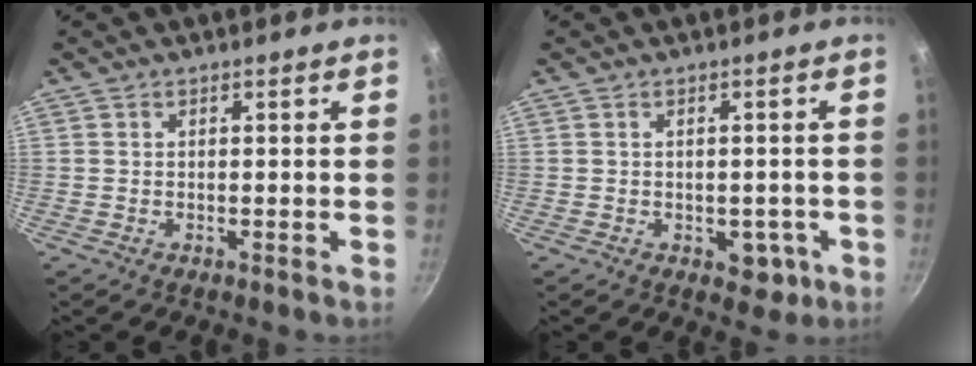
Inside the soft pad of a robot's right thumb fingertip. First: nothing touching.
{"total": 4.5, "force": [-1.4, 3.1, 3.0], "torque": [-0.014, 0.009, -0.008]}